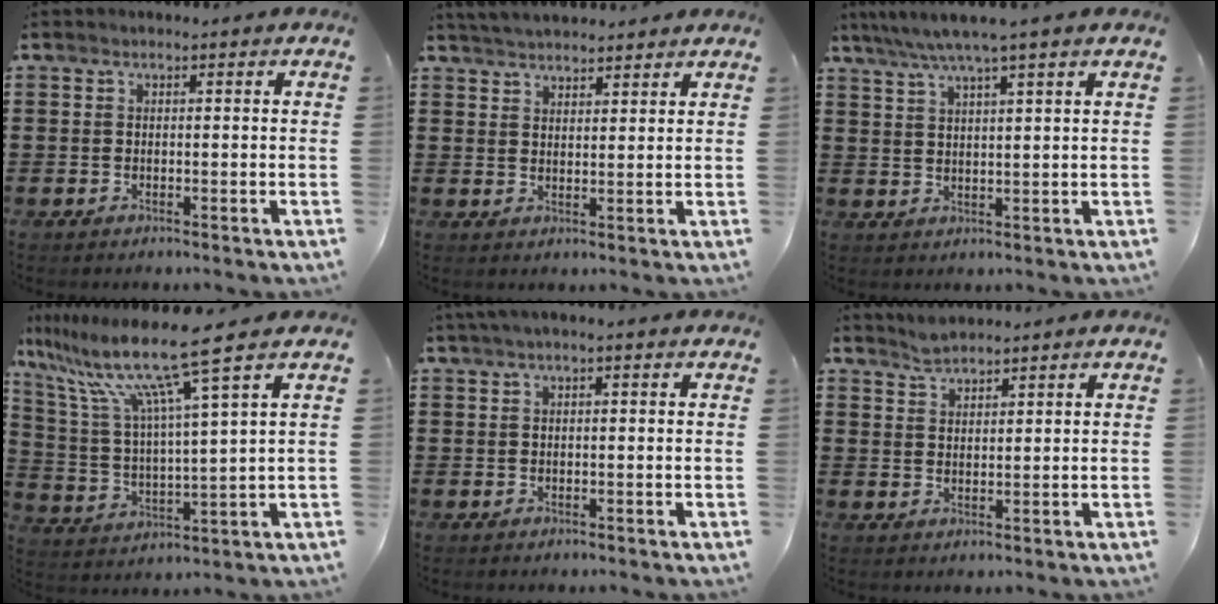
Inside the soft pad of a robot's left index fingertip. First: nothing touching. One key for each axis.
{"total": 3.4, "fx": 3.4, "fy": 0.2, "fz": 0.4, "tx": -0.018, "ty": -0.004, "tz": 0.064}
{"total": 4.5, "fx": 3.5, "fy": -0.5, "fz": 2.7, "tx": -0.062, "ty": -0.010, "tz": 0.060}
{"total": 11.9, "fx": 8.6, "fy": -0.1, "fz": 8.3, "tx": -0.192, "ty": -0.045, "tz": 0.138}
{"total": 1.2, "fx": 0.3, "fy": 0.0, "fz": 1.2, "tx": -0.021, "ty": 0.000, "tz": 0.005}
{"total": 2.0, "fx": 2.0, "fy": 0.3, "fz": 0.1, "tx": -0.008, "ty": 0.002, "tz": 0.040}